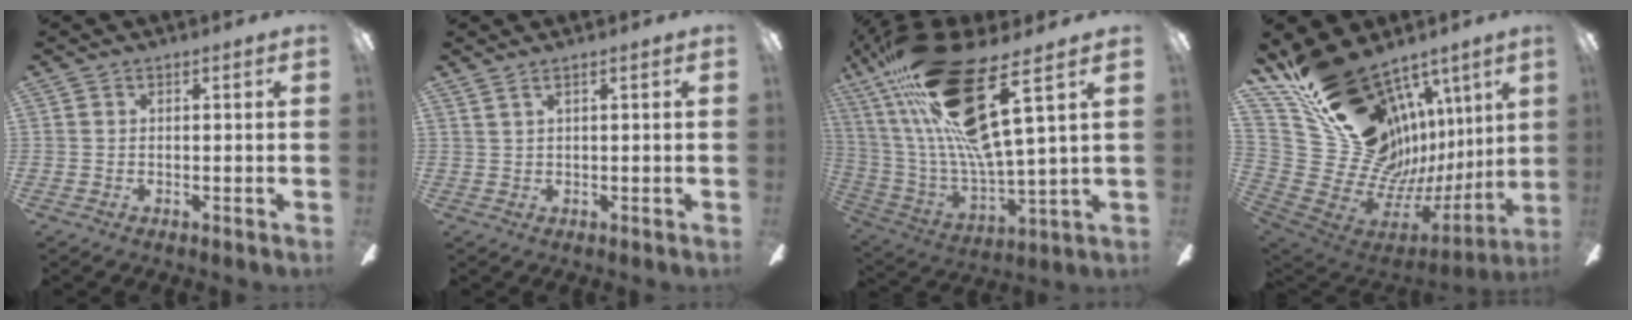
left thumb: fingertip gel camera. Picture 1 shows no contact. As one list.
[{"total": 1.1, "force": [0.7, 0.2, 0.9], "torque": [-0.019, 0.000, 0.013]}, {"total": 28.7, "force": [13.7, 8.1, 23.9], "torque": [-0.448, -0.070, 0.231]}, {"total": 26.8, "force": [13.5, 18.2, 14.3], "torque": [-0.201, -0.154, 0.331]}]